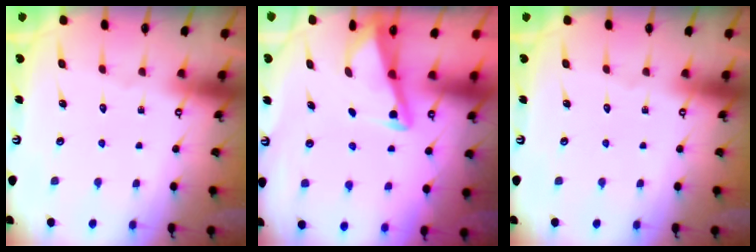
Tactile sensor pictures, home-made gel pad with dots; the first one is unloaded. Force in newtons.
{"total": 2.9, "press": 2.9, "slide": 0.4}
{"total": 0.0}